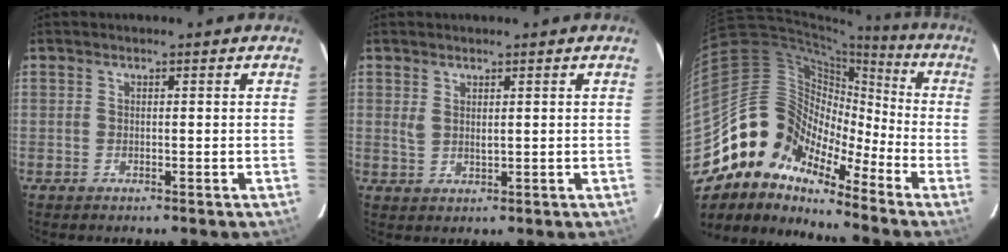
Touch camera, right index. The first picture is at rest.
{"total": 2.2, "force": [1.2, 0.8, 1.6], "torque": [-0.031, -0.003, 0.025]}
{"total": 12.5, "force": [-9.4, 7.4, 3.5], "torque": [-0.059, 0.032, -0.206]}